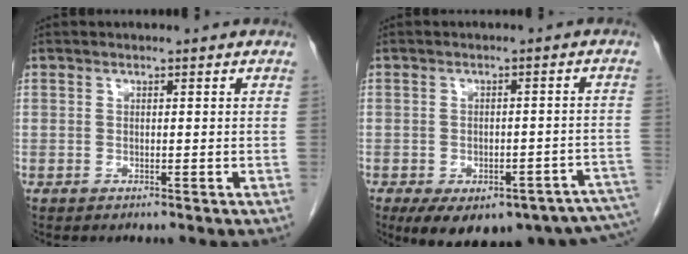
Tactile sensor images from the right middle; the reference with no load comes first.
{"total": 20.6, "force": [-14.6, 8.8, 11.6], "torque": [-0.133, 0.012, -0.160]}